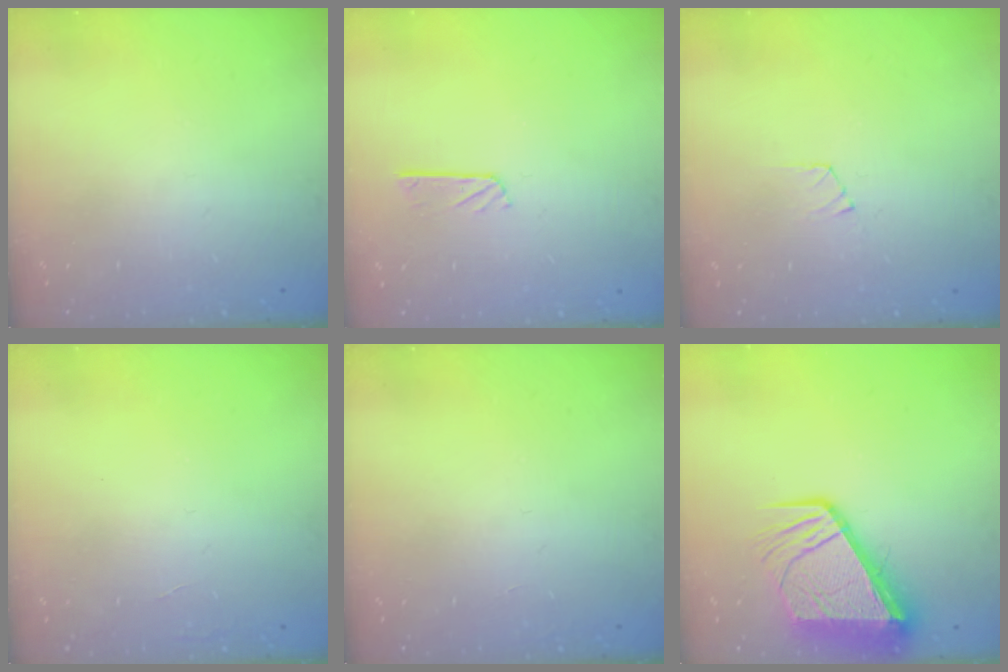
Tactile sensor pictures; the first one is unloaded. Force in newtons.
{"total": 3.0, "press": 3.0, "slide": 0.3}
{"total": 3.1, "press": 3.1, "slide": 0.3}
{"total": 0.0}
{"total": 0.0}
{"total": 12.3, "press": 12.2, "slide": 1.6}